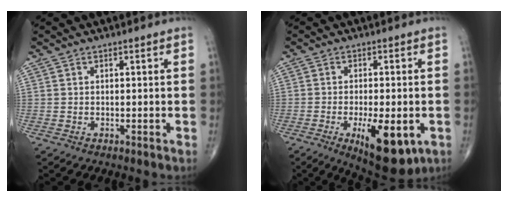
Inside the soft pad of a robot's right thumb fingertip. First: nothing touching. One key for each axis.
{"total": 12.6, "fx": -4.3, "fy": 4.9, "fz": 10.7, "tx": -0.147, "ty": -0.011, "tz": -0.055}